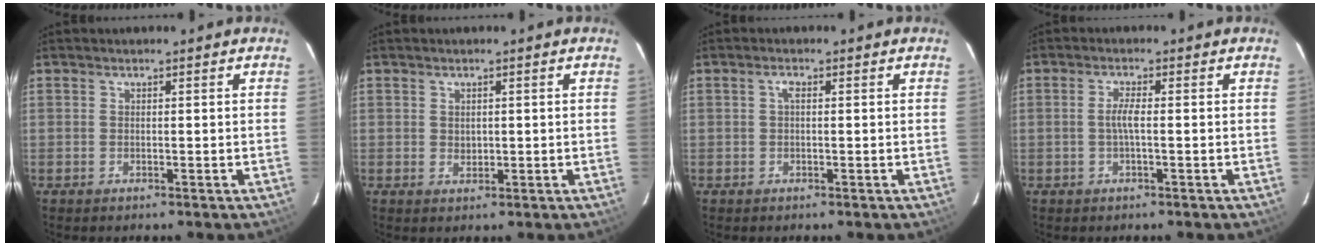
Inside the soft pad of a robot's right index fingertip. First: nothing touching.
{"total": 1.4, "force": [0.3, 1.2, 0.6], "torque": [-0.007, 0.001, 0.007]}
{"total": 1.2, "force": [0.2, 0.4, 1.1], "torque": [-0.022, 0.006, 0.000]}
{"total": 2.5, "force": [-0.3, 0.1, 2.5], "torque": [-0.051, 0.002, -0.006]}